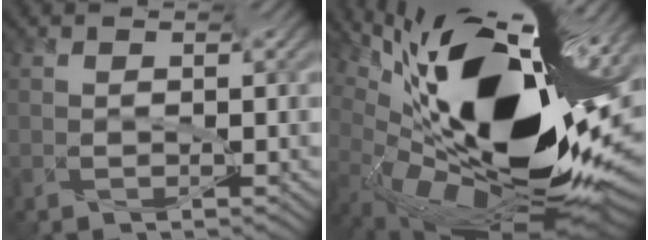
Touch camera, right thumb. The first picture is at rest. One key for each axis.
{"total": 16.3, "fx": 2.6, "fy": 6.8, "fz": 14.6, "tx": -0.237, "ty": -0.001, "tz": 0.042}